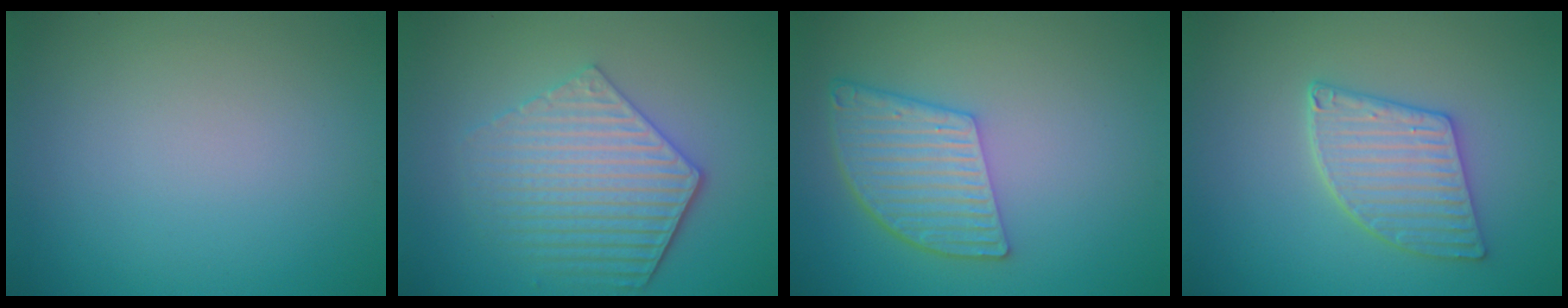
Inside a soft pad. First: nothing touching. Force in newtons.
{"total": 5.1, "press": 4.3, "slide": 2.8}
{"total": 5.8, "press": 4.3, "slide": 3.8}
{"total": 4.1, "press": 3.6, "slide": 1.8}